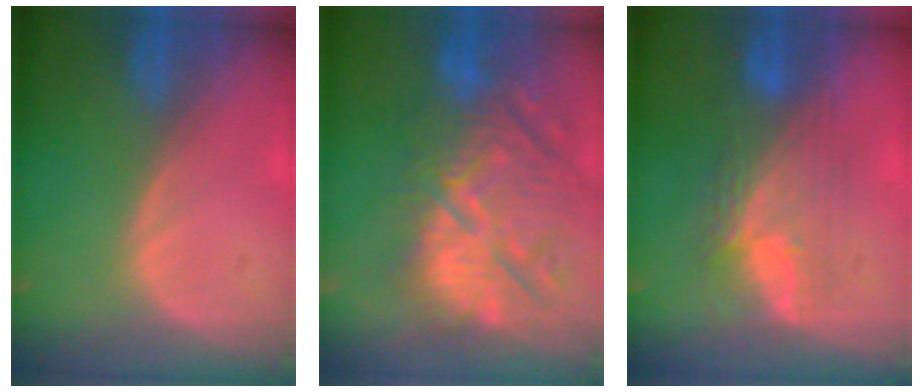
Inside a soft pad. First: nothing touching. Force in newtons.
{"total": 13.7, "press": 12.5, "slide": 5.5}
{"total": 7.4, "press": 7.2, "slide": 1.4}